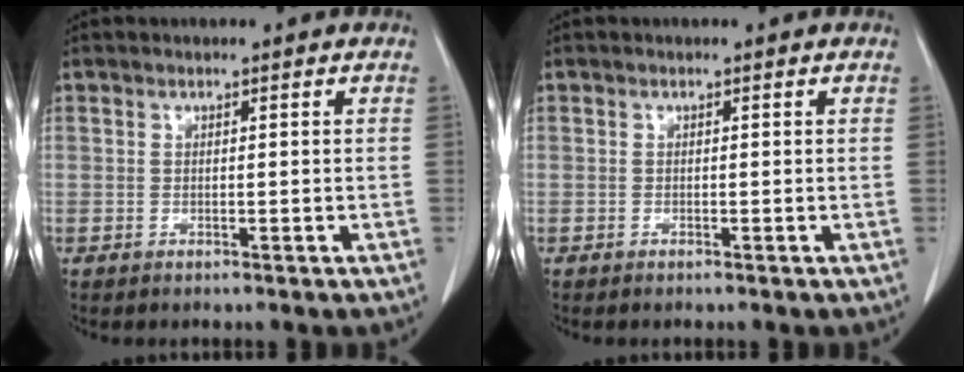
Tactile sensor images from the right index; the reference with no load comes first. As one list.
[{"total": 0.0}]